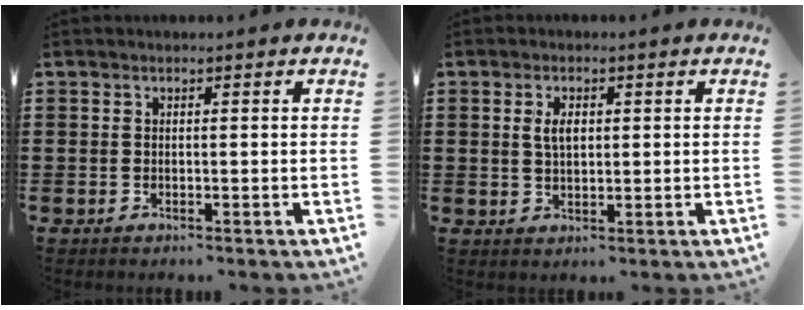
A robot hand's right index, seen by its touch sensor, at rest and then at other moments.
{"total": 2.9, "force": [0.7, 1.4, 2.5], "torque": [-0.052, 0.007, 0.010]}